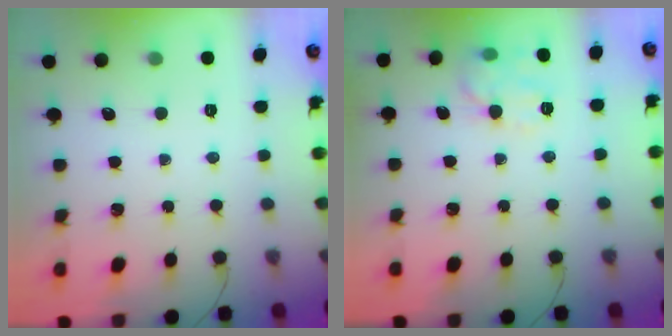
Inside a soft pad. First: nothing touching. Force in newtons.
{"total": 10.4, "press": 10.4, "slide": 0.4}